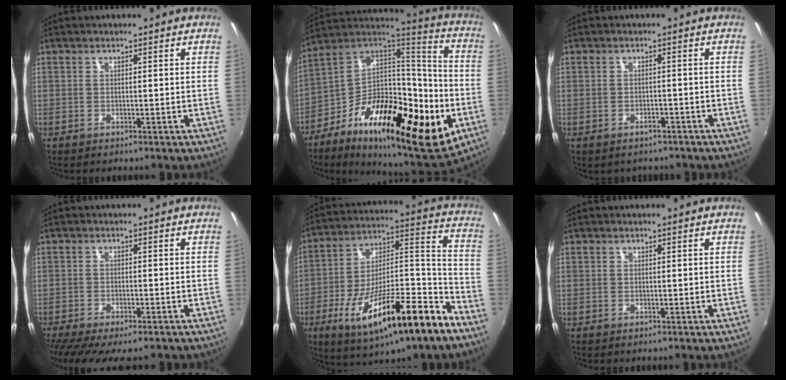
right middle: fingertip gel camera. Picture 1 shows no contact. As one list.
[{"total": 30.9, "force": [-11.7, 11.9, 26.1], "torque": [-0.425, -0.026, -0.197]}, {"total": 2.9, "force": [-2.2, 1.6, 0.7], "torque": [-0.016, -0.004, -0.028]}, {"total": 10.7, "force": [-8.5, 2.6, 5.9], "torque": [-0.129, -0.045, -0.137]}, {"total": 24.4, "force": [-14.0, 5.9, 19.0], "torque": [-0.305, -0.017, -0.229]}, {"total": 0.0}]